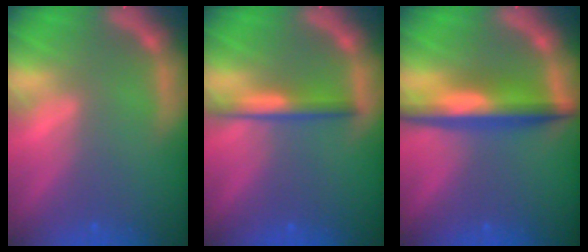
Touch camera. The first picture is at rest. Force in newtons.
{"total": 3.0}
{"total": 6.0}